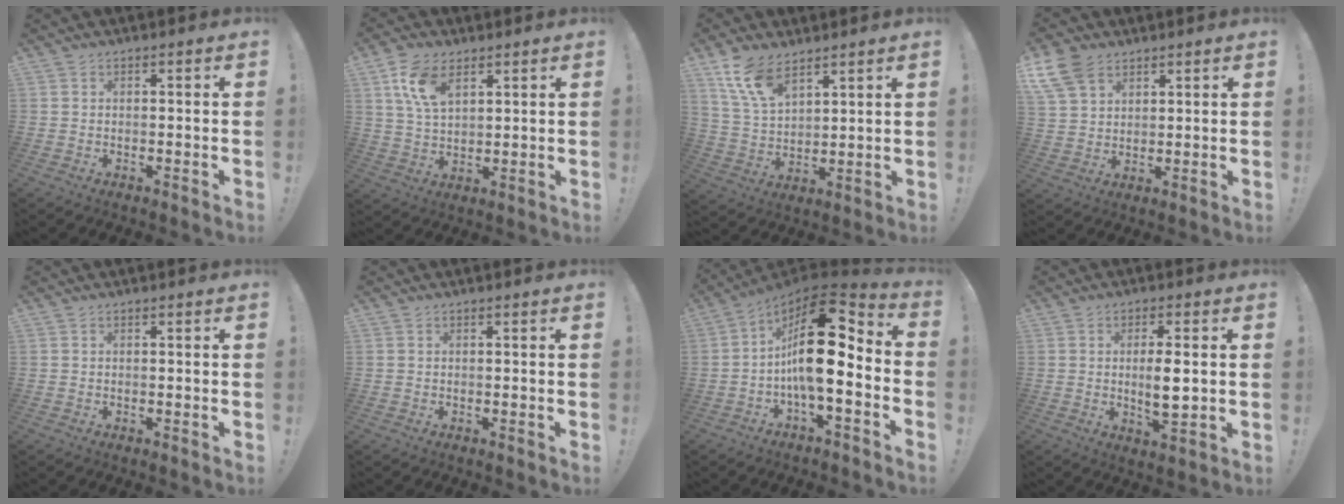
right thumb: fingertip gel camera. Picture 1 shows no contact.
{"total": 10.2, "force": [5.3, 5.7, 6.6], "torque": [-0.120, -0.014, 0.099]}
{"total": 11.1, "force": [7.6, 5.3, 6.0], "torque": [-0.113, -0.036, 0.148]}
{"total": 9.8, "force": [6.2, 6.1, 4.5], "torque": [-0.087, -0.028, 0.123]}
{"total": 0.0}
{"total": 0.0}
{"total": 20.5, "force": [1.1, 8.6, 18.6], "torque": [-0.315, -0.003, 0.020]}
{"total": 7.0, "force": [0.2, 2.0, 6.7], "torque": [-0.112, -0.012, -0.003]}